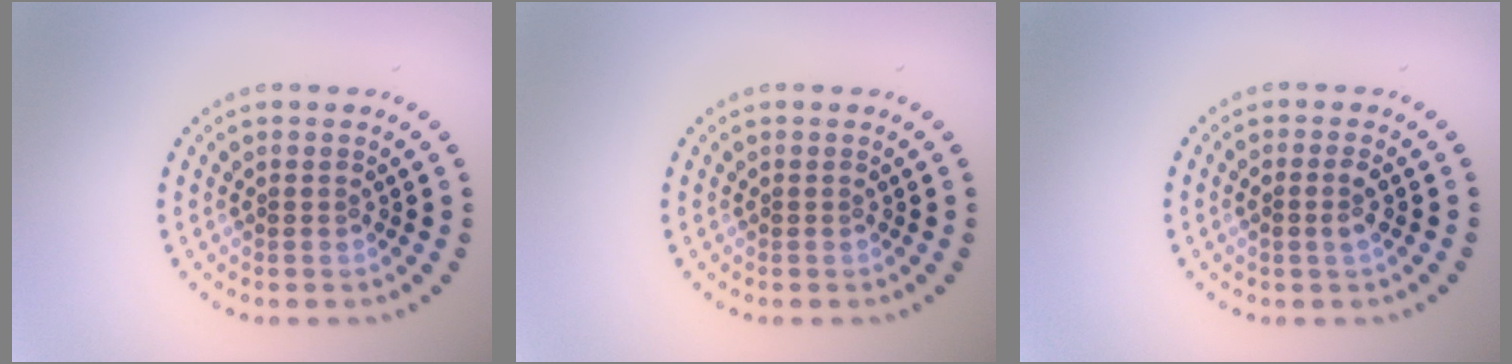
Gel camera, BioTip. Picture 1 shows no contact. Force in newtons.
{"total": 0.0}
{"total": 1.2, "press": 1.1, "slide": 0.6}